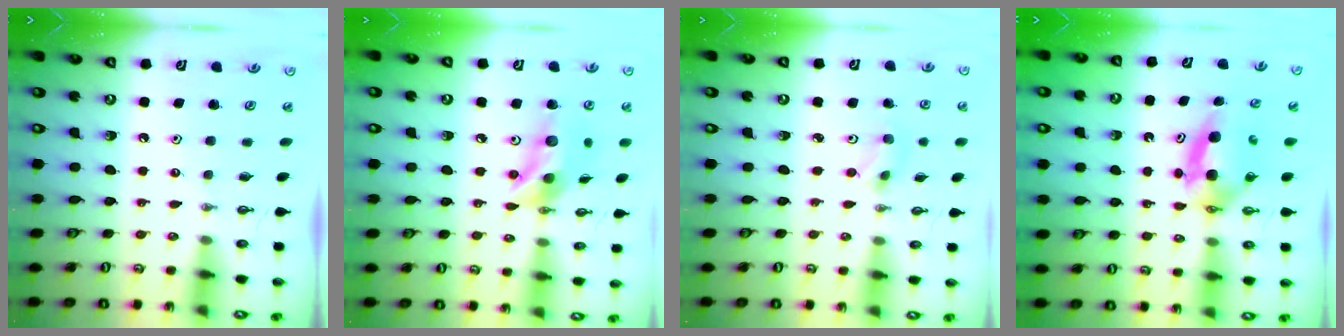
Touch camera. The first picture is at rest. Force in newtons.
{"total": 13.2, "press": 13.1, "slide": 0.9}
{"total": 2.9, "press": 2.8, "slide": 0.6}
{"total": 7.5, "press": 5.9, "slide": 4.6}